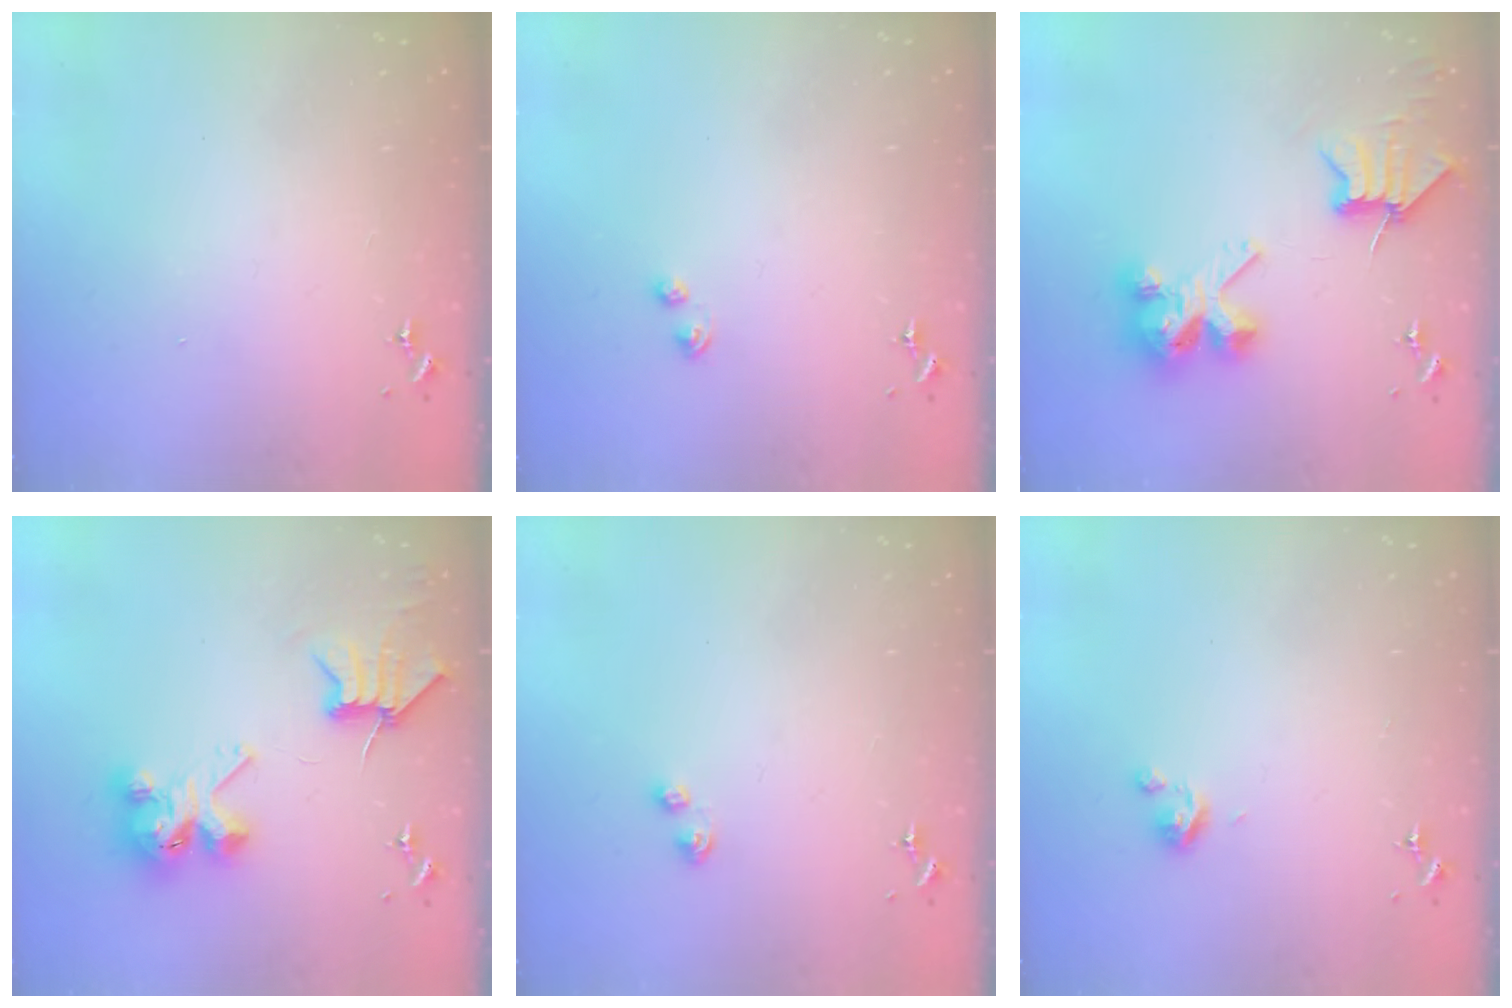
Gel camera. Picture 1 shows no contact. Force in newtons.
{"total": 2.2, "press": 2.1, "slide": 0.5}
{"total": 8.6, "press": 8.5, "slide": 0.6}
{"total": 8.6, "press": 8.6, "slide": 0.7}
{"total": 3.0, "press": 2.9, "slide": 0.5}
{"total": 3.8, "press": 3.8, "slide": 0.3}